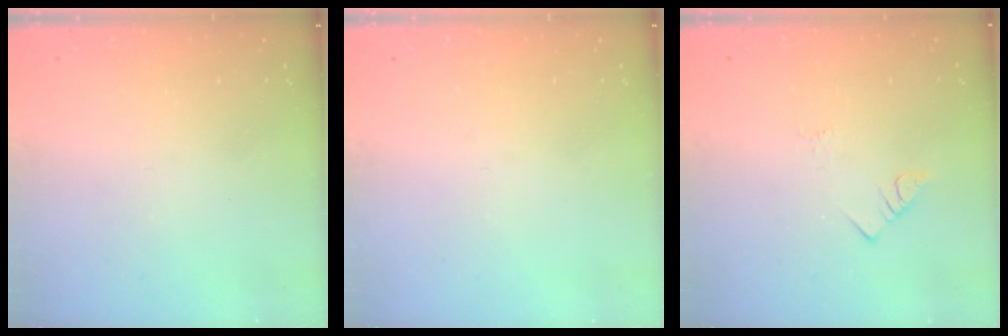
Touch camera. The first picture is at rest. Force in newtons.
{"total": 2.8, "press": 2.8, "slide": 0.4}
{"total": 2.8, "press": 2.8, "slide": 0.4}